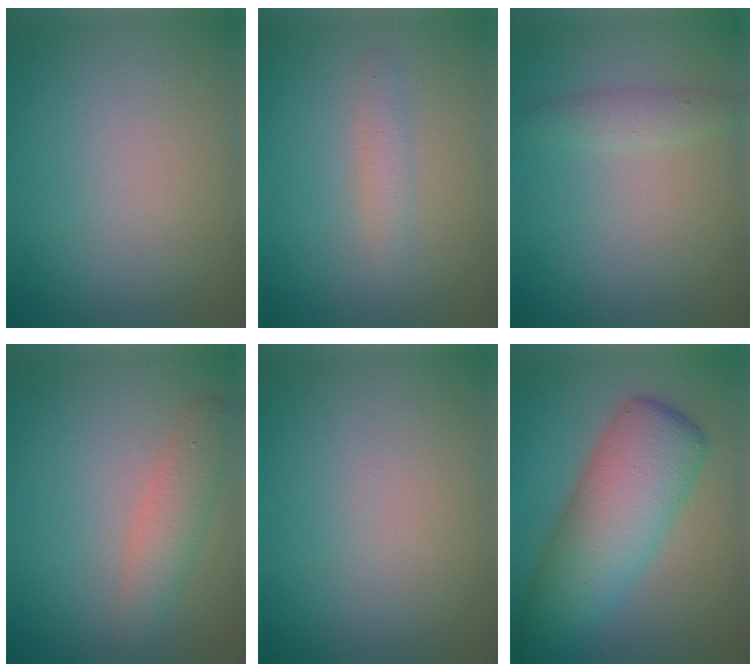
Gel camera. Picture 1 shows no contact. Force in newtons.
{"total": 1.5, "press": 1.5, "slide": 0.0}
{"total": 1.6, "press": 1.6, "slide": 0.0}
{"total": 2.8, "press": 2.8, "slide": 0.1}
{"total": 0.0}
{"total": 8.9, "press": 8.9, "slide": 0.2}